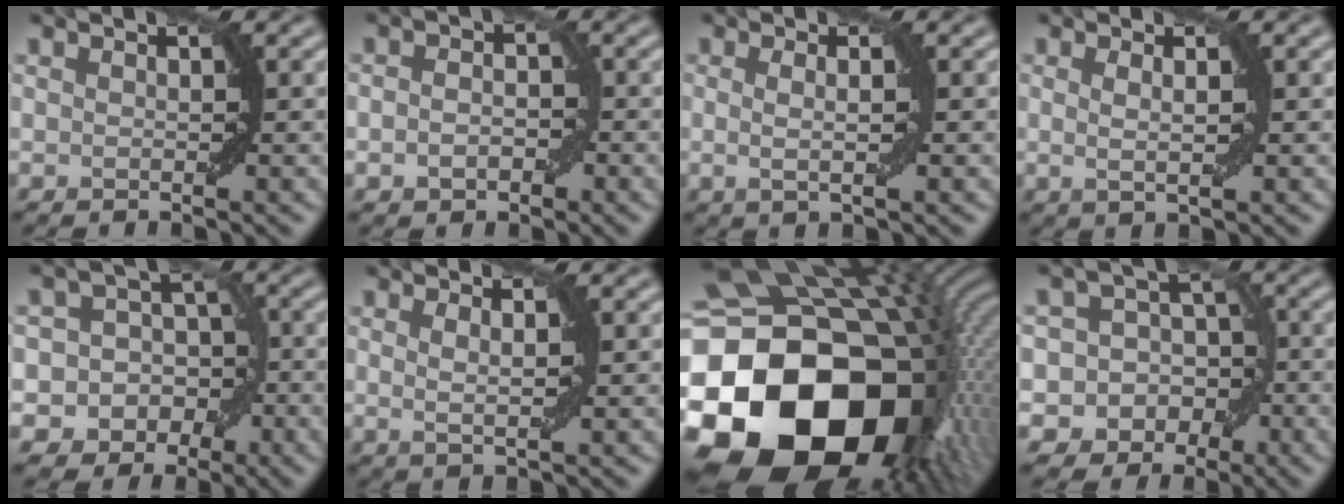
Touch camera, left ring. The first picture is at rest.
{"total": 2.2, "force": [-0.6, 1.5, 1.5], "torque": [-0.022, 0.001, -0.012]}
{"total": 1.9, "force": [0.1, 0.3, 1.9], "torque": [-0.035, 0.000, 0.001]}
{"total": 1.6, "force": [0.3, 0.3, 1.6], "torque": [-0.026, -0.001, 0.005]}
{"total": 8.0, "force": [-3.0, 7.1, 1.9], "torque": [-0.012, 0.012, -0.069]}
{"total": 1.7, "force": [0.6, 0.4, 1.5], "torque": [-0.022, -0.002, 0.011]}
{"total": 23.7, "force": [-4.5, 18.3, 14.3], "torque": [-0.292, -0.070, -0.078]}
{"total": 9.1, "force": [-3.4, 8.2, 2.1], "torque": [-0.016, 0.011, -0.082]}